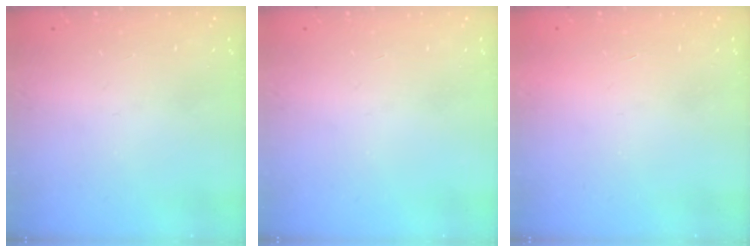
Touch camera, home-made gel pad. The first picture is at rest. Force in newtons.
{"total": 0.0}
{"total": 1.5, "press": 1.5, "slide": 0.1}